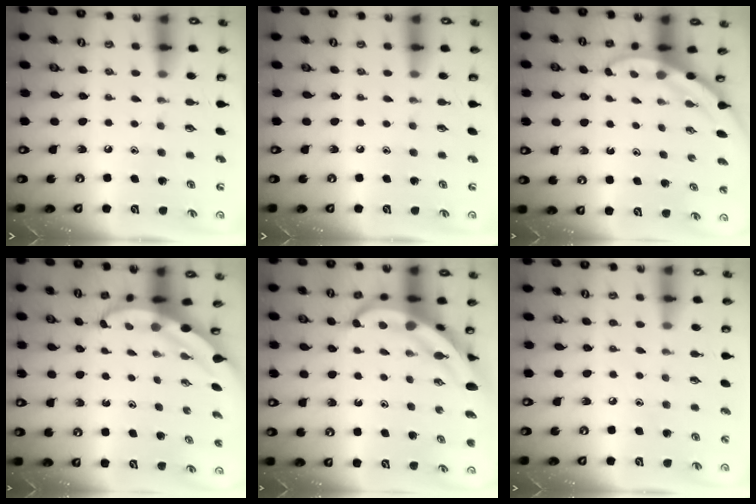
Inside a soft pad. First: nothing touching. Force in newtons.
{"total": 0.0}
{"total": 3.3, "press": 3.3, "slide": 0.1}
{"total": 4.1, "press": 4.1, "slide": 0.6}
{"total": 8.7, "press": 8.6, "slide": 1.6}
{"total": 3.7, "press": 3.7, "slide": 0.5}